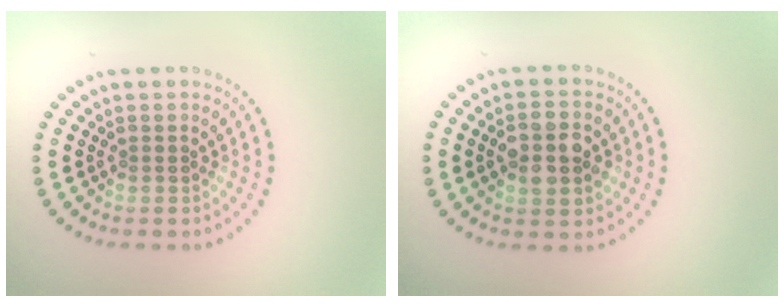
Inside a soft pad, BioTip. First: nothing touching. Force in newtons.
{"total": 4.4, "press": 4.4, "slide": 0.1}